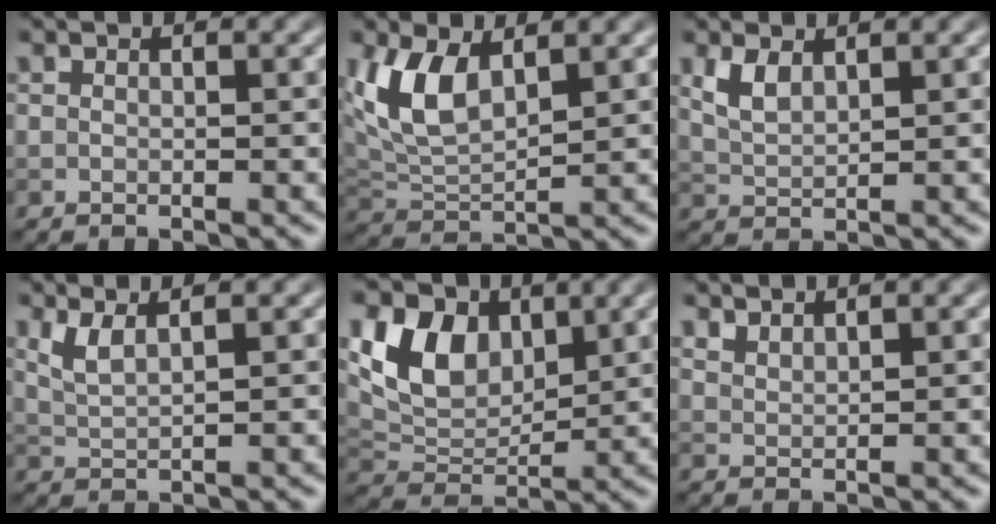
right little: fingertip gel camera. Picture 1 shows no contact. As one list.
[{"total": 6.0, "force": [2.5, 2.9, 4.6], "torque": [-0.107, 0.000, 0.051]}, {"total": 2.3, "force": [1.4, 1.0, 1.6], "torque": [-0.041, 0.000, 0.032]}, {"total": 2.4, "force": [1.3, 0.7, 1.8], "torque": [-0.038, -0.002, 0.029]}, {"total": 6.6, "force": [2.9, 4.4, 4.0], "torque": [-0.079, -0.005, 0.051]}, {"total": 2.0, "force": [1.9, 0.3, 0.5], "torque": [-0.006, 0.000, 0.033]}]